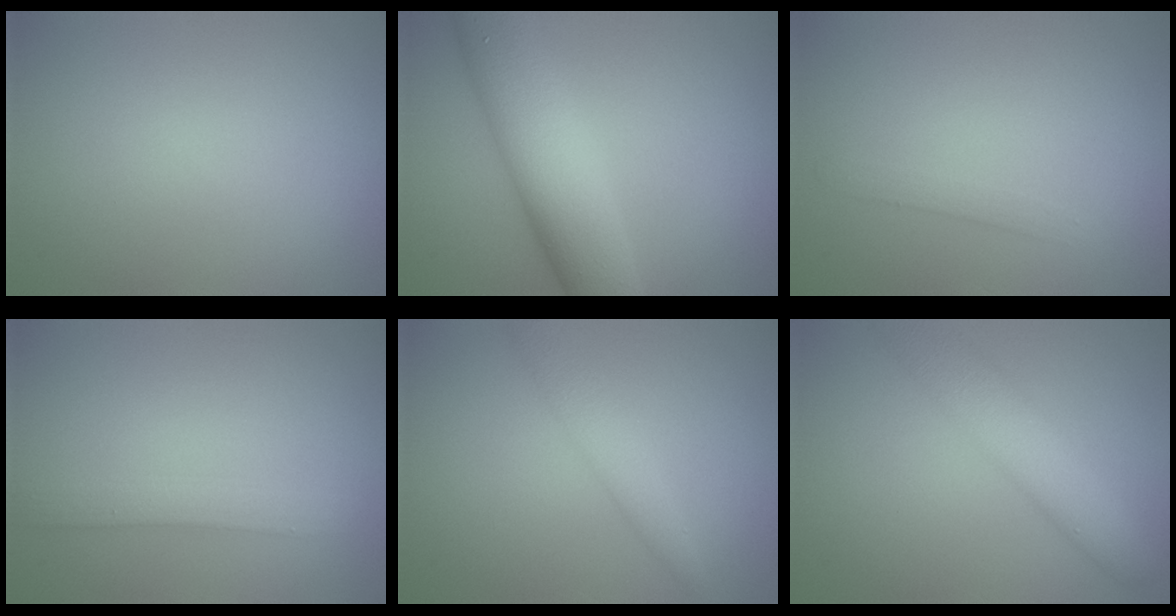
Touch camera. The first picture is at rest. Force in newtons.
{"total": 8.5, "press": 8.5, "slide": 0.3}
{"total": 1.0, "press": 1.0, "slide": 0.0}
{"total": 2.2, "press": 2.2, "slide": 0.1}
{"total": 2.9, "press": 2.9, "slide": 0.1}
{"total": 5.3, "press": 5.3, "slide": 0.2}